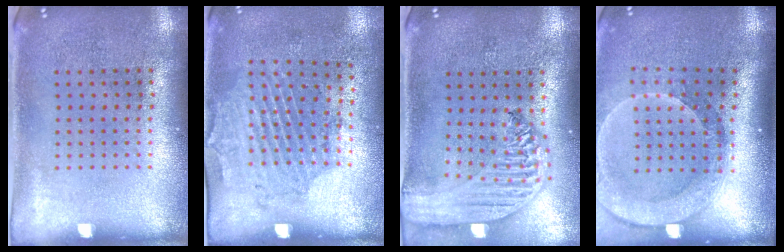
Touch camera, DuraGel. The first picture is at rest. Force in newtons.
{"total": 1.8, "press": 1.2, "slide": 1.4}
{"total": 2.9, "press": 2.3, "slide": 1.7}
{"total": 2.5, "press": 1.9, "slide": 1.6}